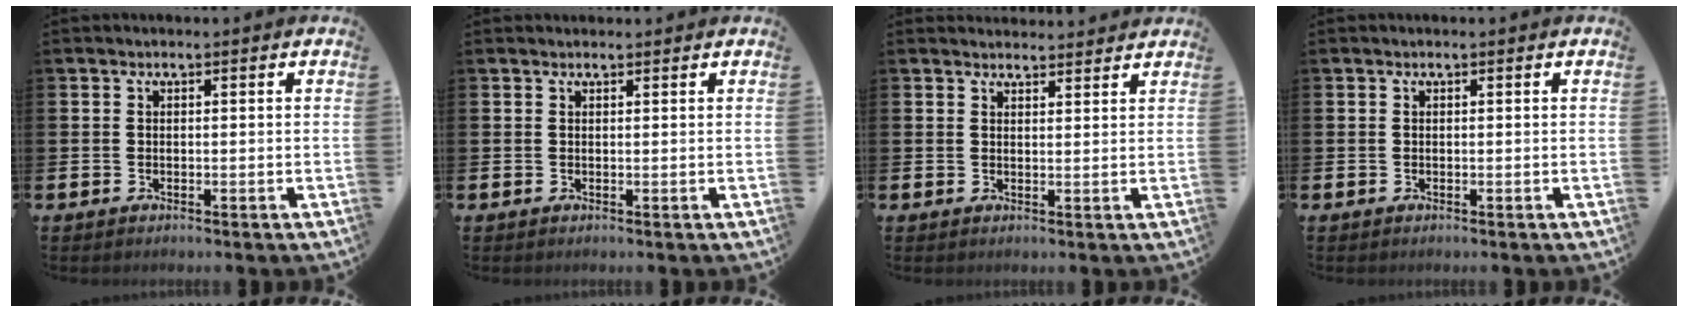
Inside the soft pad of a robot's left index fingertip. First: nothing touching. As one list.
[{"total": 0.6, "force": [0.6, 0.1, 0.0], "torque": [0.014, -0.006, 0.007]}, {"total": 2.4, "force": [2.4, 0.4, -0.1], "torque": [0.007, -0.016, 0.042]}, {"total": 0.0}]